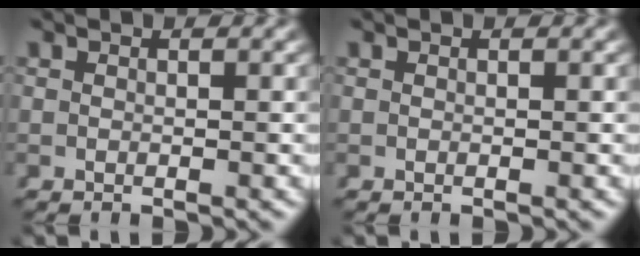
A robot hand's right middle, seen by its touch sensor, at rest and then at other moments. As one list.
[{"total": 0.0}]